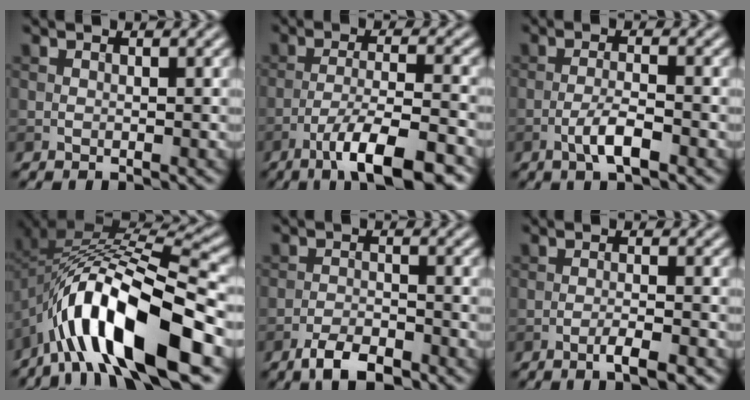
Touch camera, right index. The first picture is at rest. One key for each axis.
{"total": 9.3, "fx": -5.7, "fy": 2.0, "fz": 7.1, "tx": -0.113, "ty": 0.003, "tz": -0.096}
{"total": 3.3, "fx": -1.6, "fy": 0.7, "fz": 2.8, "tx": -0.054, "ty": 0.006, "tz": -0.035}
{"total": 13.1, "fx": -6.5, "fy": 4.4, "fz": 10.5, "tx": -0.178, "ty": 0.010, "tz": -0.118}
{"total": 3.9, "fx": -2.8, "fy": 1.4, "fz": 2.3, "tx": -0.038, "ty": 0.001, "tz": -0.056}
{"total": 3.2, "fx": -1.8, "fy": 0.6, "fz": 2.6, "tx": -0.041, "ty": 0.005, "tz": -0.036}